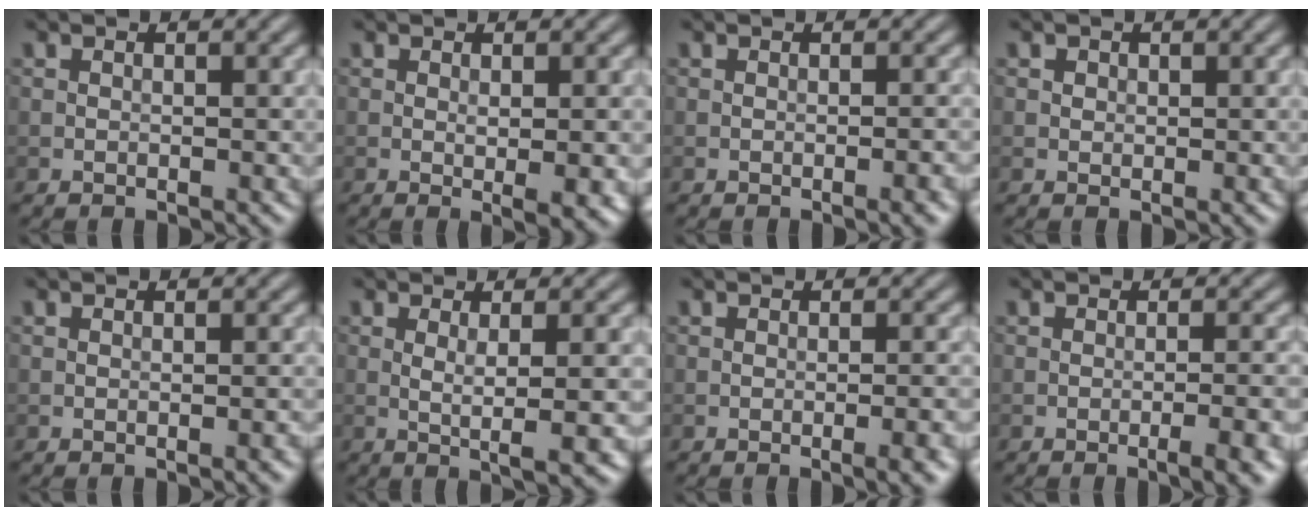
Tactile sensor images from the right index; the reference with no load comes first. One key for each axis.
{"total": 2.8, "fx": -0.3, "fy": 0.5, "fz": 2.7, "tx": -0.041, "ty": -0.006, "tz": -0.001}
{"total": 2.2, "fx": -0.7, "fy": 0.5, "fz": 2.0, "tx": -0.020, "ty": 0.001, "tz": -0.011}
{"total": 0.6, "fx": 0.3, "fy": 0.5, "fz": 0.1, "tx": 0.000, "ty": -0.003, "tz": 0.005}
{"total": 1.1, "fx": -0.3, "fy": 0.2, "fz": 1.1, "tx": -0.012, "ty": 0.000, "tz": -0.006}
{"total": 4.2, "fx": -0.1, "fy": 0.7, "fz": 4.1, "tx": -0.066, "ty": -0.002, "tz": 0.001}
{"total": 3.7, "fx": -1.3, "fy": 1.1, "fz": 3.3, "tx": -0.034, "ty": 0.003, "tz": -0.017}
{"total": 5.0, "fx": -2.0, "fy": 1.4, "fz": 4.3, "tx": -0.045, "ty": 0.005, "tz": -0.024}